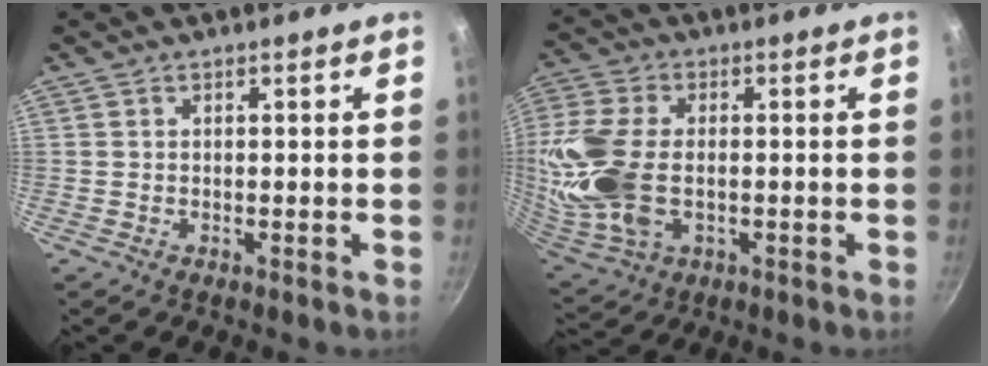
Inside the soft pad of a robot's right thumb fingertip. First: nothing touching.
{"total": 19.6, "force": [-1.2, 12.0, 15.4], "torque": [-0.384, -0.007, -0.011]}